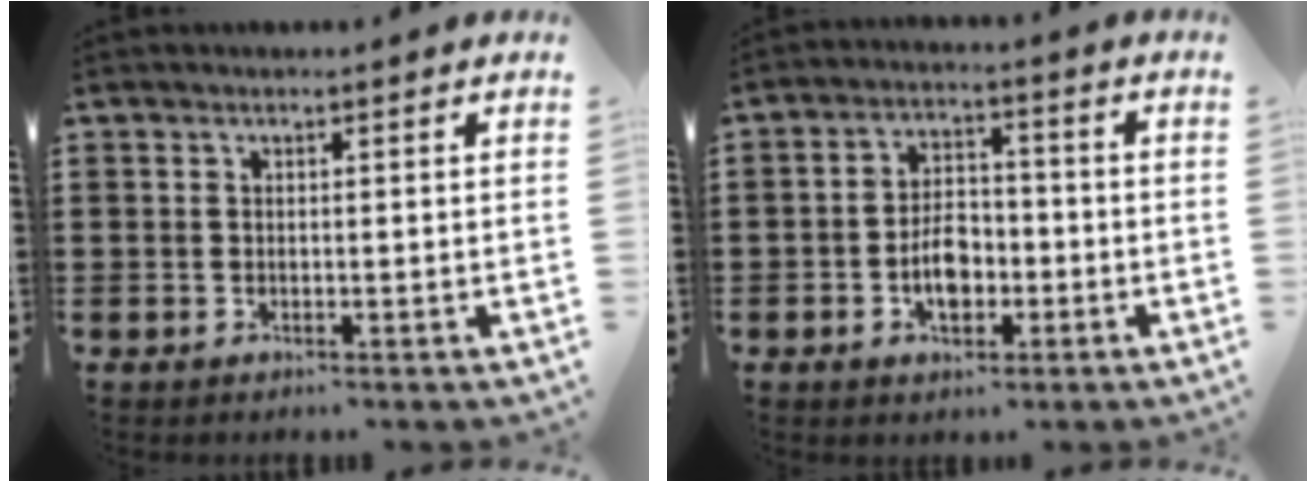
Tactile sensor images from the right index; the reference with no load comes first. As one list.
[{"total": 5.9, "force": [-1.9, 3.5, 4.4], "torque": [-0.075, 0.001, -0.039]}]